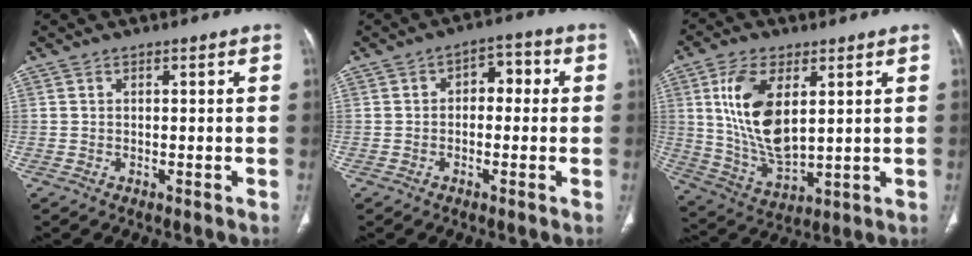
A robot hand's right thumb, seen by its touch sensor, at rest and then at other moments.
{"total": 5.0, "force": [0.4, 3.2, 3.8], "torque": [-0.027, 0.019, -0.004]}
{"total": 14.5, "force": [4.1, 7.1, 11.9], "torque": [-0.226, -0.025, 0.089]}